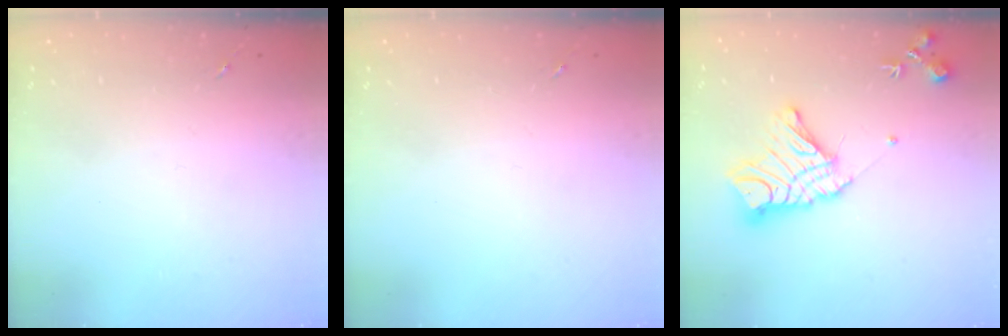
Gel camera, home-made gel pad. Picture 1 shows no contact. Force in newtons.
{"total": 0.0}
{"total": 15.8, "press": 15.7, "slide": 1.4}